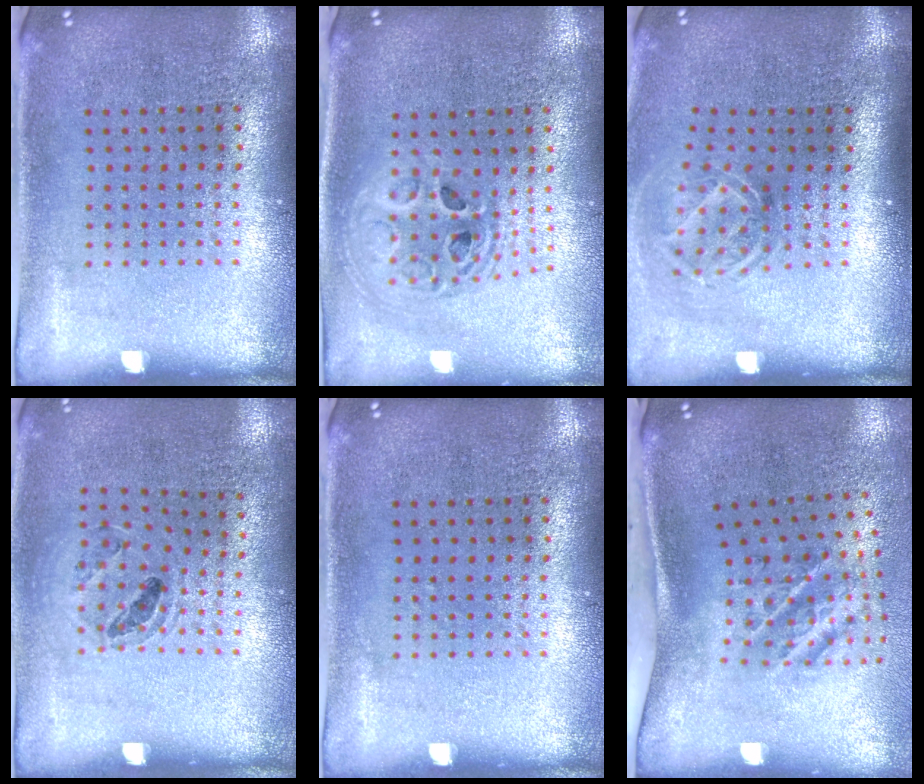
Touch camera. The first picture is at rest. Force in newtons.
{"total": 1.9, "press": 1.6, "slide": 1.1}
{"total": 1.8, "press": 1.3, "slide": 1.3}
{"total": 0.9, "press": 0.9, "slide": 0.1}
{"total": 0.0}
{"total": 2.3, "press": 1.3, "slide": 1.9}